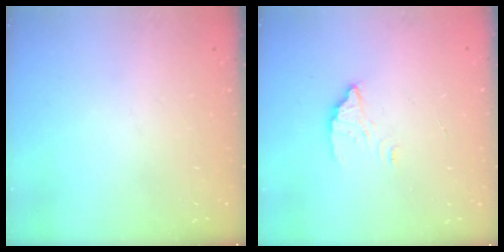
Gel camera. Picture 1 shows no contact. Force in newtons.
{"total": 2.7, "press": 2.7, "slide": 0.1}